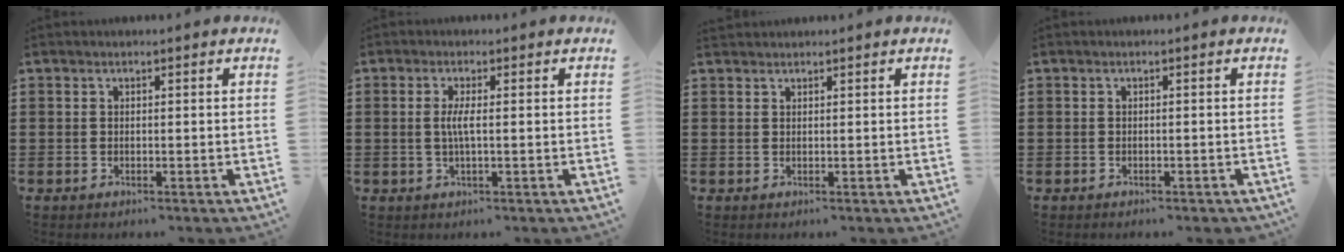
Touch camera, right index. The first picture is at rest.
{"total": 2.7, "force": [-0.1, 0.2, 2.7], "torque": [-0.060, -0.008, -0.005]}
{"total": 0.7, "force": [0.7, 0.2, -0.1], "torque": [0.002, 0.002, 0.013]}
{"total": 0.5, "force": [-0.5, 0.1, 0.3], "torque": [-0.008, -0.005, -0.008]}